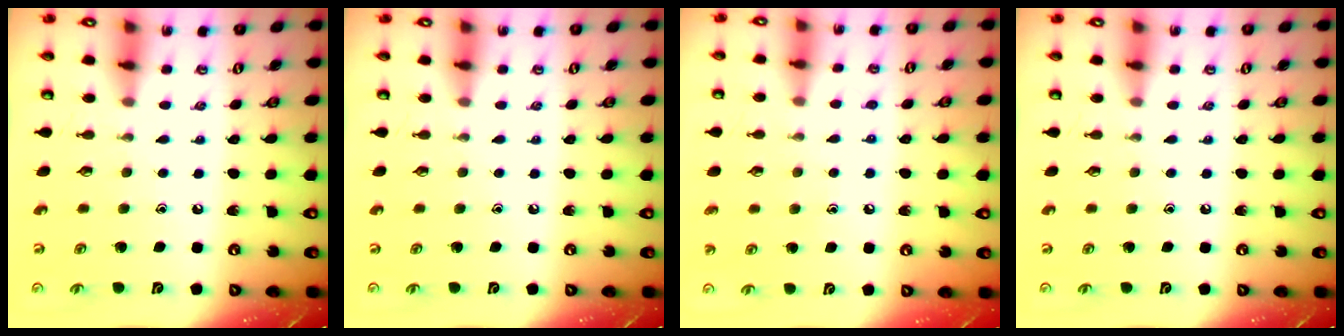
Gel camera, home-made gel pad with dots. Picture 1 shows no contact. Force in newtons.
{"total": 0.0}
{"total": 5.9, "press": 5.8, "slide": 0.7}
{"total": 0.0}